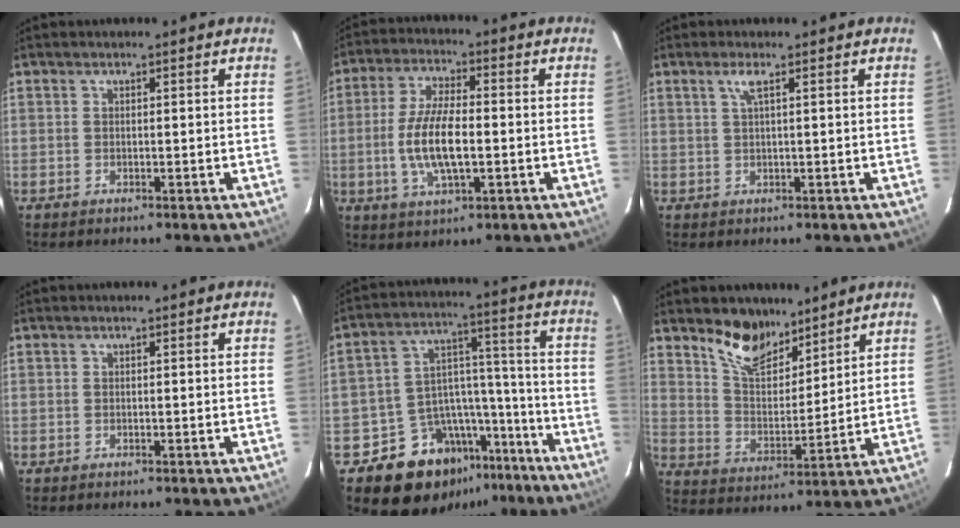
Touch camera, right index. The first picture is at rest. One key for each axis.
{"total": 10.5, "fx": -1.6, "fy": 3.7, "fz": 9.7, "tx": -0.198, "ty": -0.002, "tz": -0.030}
{"total": 1.9, "fx": 0.8, "fy": -0.2, "fz": 1.7, "tx": -0.031, "ty": -0.002, "tz": 0.018}
{"total": 0.0}
{"total": 16.7, "fx": -12.1, "fy": 10.5, "fz": 4.7, "tx": -0.086, "ty": 0.066, "tz": -0.162}
{"total": 10.7, "fx": 8.3, "fy": 4.9, "fz": 4.7, "tx": -0.083, "ty": -0.006, "tz": 0.155}